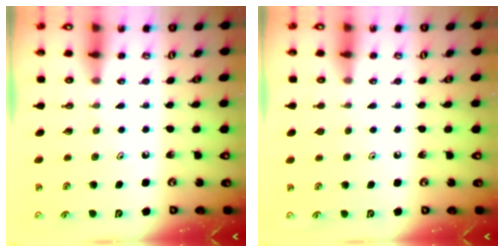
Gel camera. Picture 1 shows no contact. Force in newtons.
{"total": 0.6, "press": 0.6, "slide": 0.2}